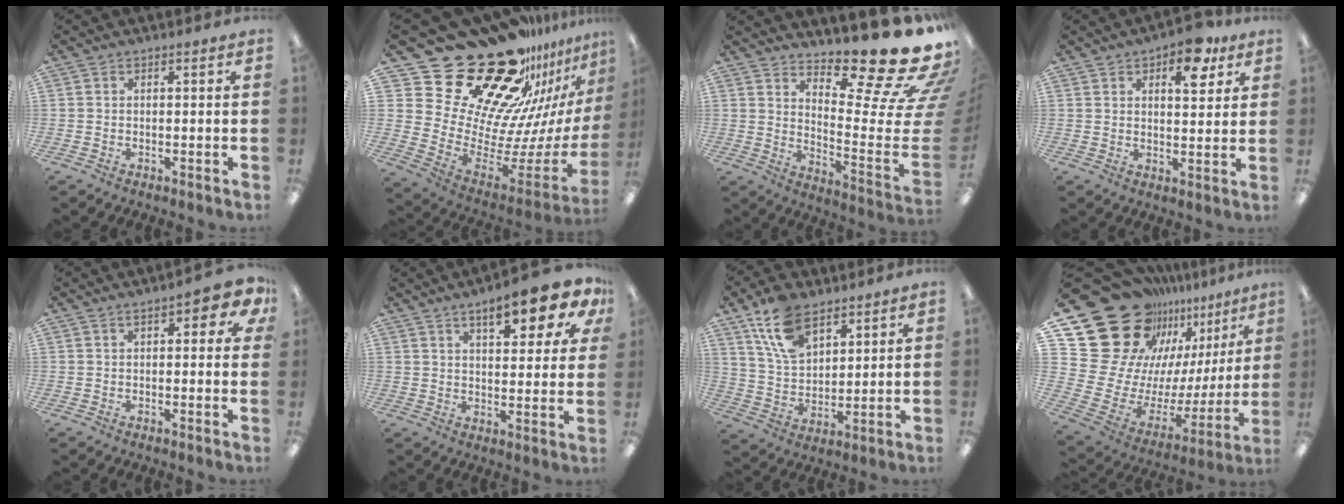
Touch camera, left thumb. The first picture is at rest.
{"total": 31.2, "force": [22.3, 15.6, 15.4], "torque": [-0.229, -0.216, 0.448]}
{"total": 20.5, "force": [16.7, 3.5, 11.5], "torque": [-0.138, -0.149, 0.262]}
{"total": 10.4, "force": [5.9, 5.4, 6.7], "torque": [-0.078, -0.022, 0.096]}
{"total": 5.0, "force": [1.9, 2.3, 4.1], "torque": [-0.047, -0.002, 0.028]}
{"total": 12.1, "force": [7.5, 4.1, 8.6], "torque": [-0.109, -0.036, 0.119]}
{"total": 13.1, "force": [8.2, 7.5, 6.9], "torque": [-0.135, -0.023, 0.156]}
{"total": 27.3, "force": [18.6, 16.5, 11.2], "torque": [-0.197, -0.163, 0.378]}